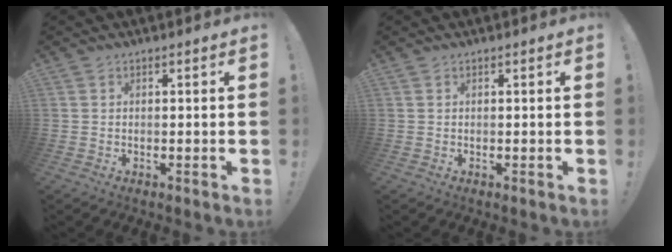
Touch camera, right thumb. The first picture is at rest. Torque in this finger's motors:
{"motor_torque": [-0.15, 0.02, 0.09, -0.08, 0.04]}